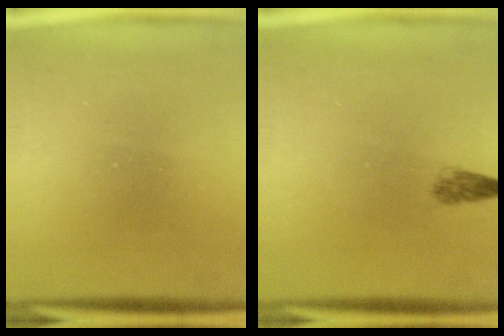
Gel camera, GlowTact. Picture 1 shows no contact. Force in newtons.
{"total": 1.8}